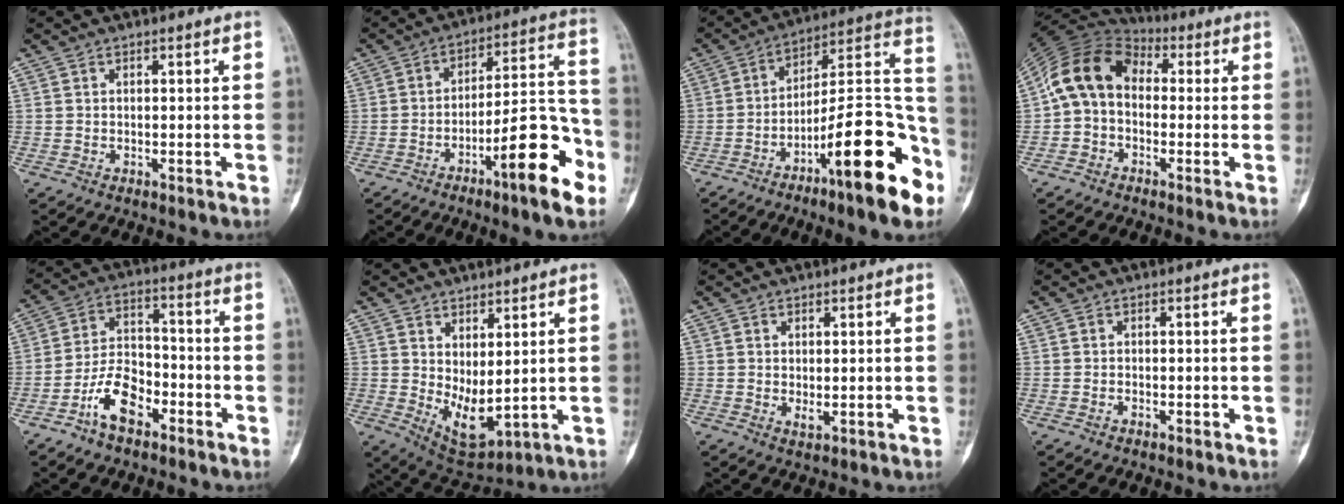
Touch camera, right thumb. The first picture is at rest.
{"total": 16.7, "force": [-8.0, 3.6, 14.2], "torque": [-0.202, 0.060, -0.119]}
{"total": 21.8, "force": [-10.3, 4.9, 18.6], "torque": [-0.254, 0.068, -0.161]}
{"total": 11.7, "force": [0.1, 8.6, 7.9], "torque": [-0.137, 0.036, -0.016]}
{"total": 9.9, "force": [-5.5, 5.4, 6.2], "torque": [-0.106, 0.045, -0.105]}
{"total": 8.1, "force": [1.0, 3.8, 7.1], "torque": [-0.107, -0.026, 0.042]}
{"total": 1.4, "force": [0.0, 0.7, 1.3], "torque": [-0.023, -0.006, 0.004]}
{"total": 0.5, "force": [-0.4, 0.3, 0.3], "torque": [-0.011, 0.003, -0.007]}